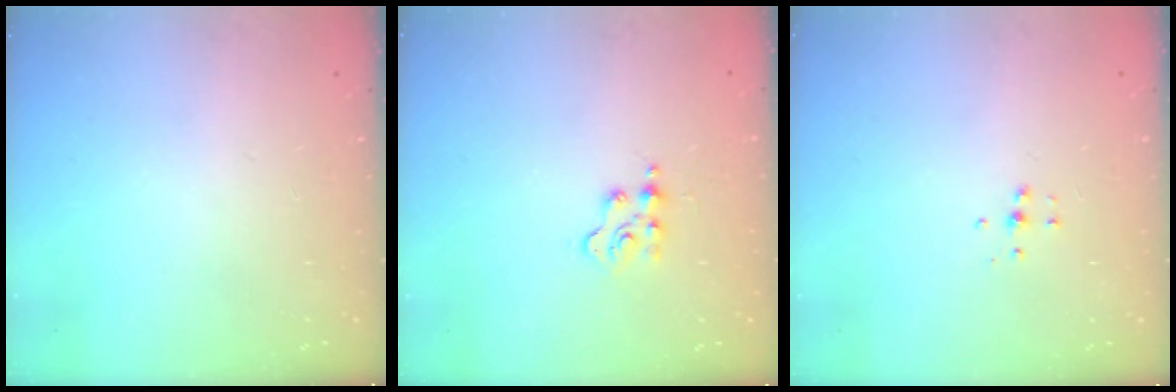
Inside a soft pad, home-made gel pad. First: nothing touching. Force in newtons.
{"total": 2.6, "press": 2.6, "slide": 0.4}
{"total": 3.8, "press": 3.8, "slide": 0.3}